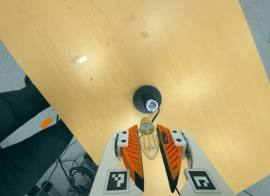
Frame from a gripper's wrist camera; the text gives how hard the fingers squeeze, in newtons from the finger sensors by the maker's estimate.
{"total": 11.9, "left": 12.2, "right": 11.7}